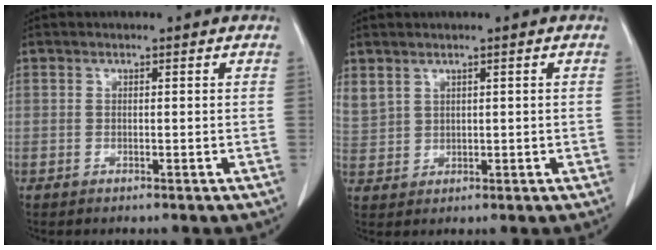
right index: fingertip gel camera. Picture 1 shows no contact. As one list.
[{"total": 6.0, "force": [2.9, 4.5, 2.7], "torque": [-0.084, 0.016, 0.076]}]